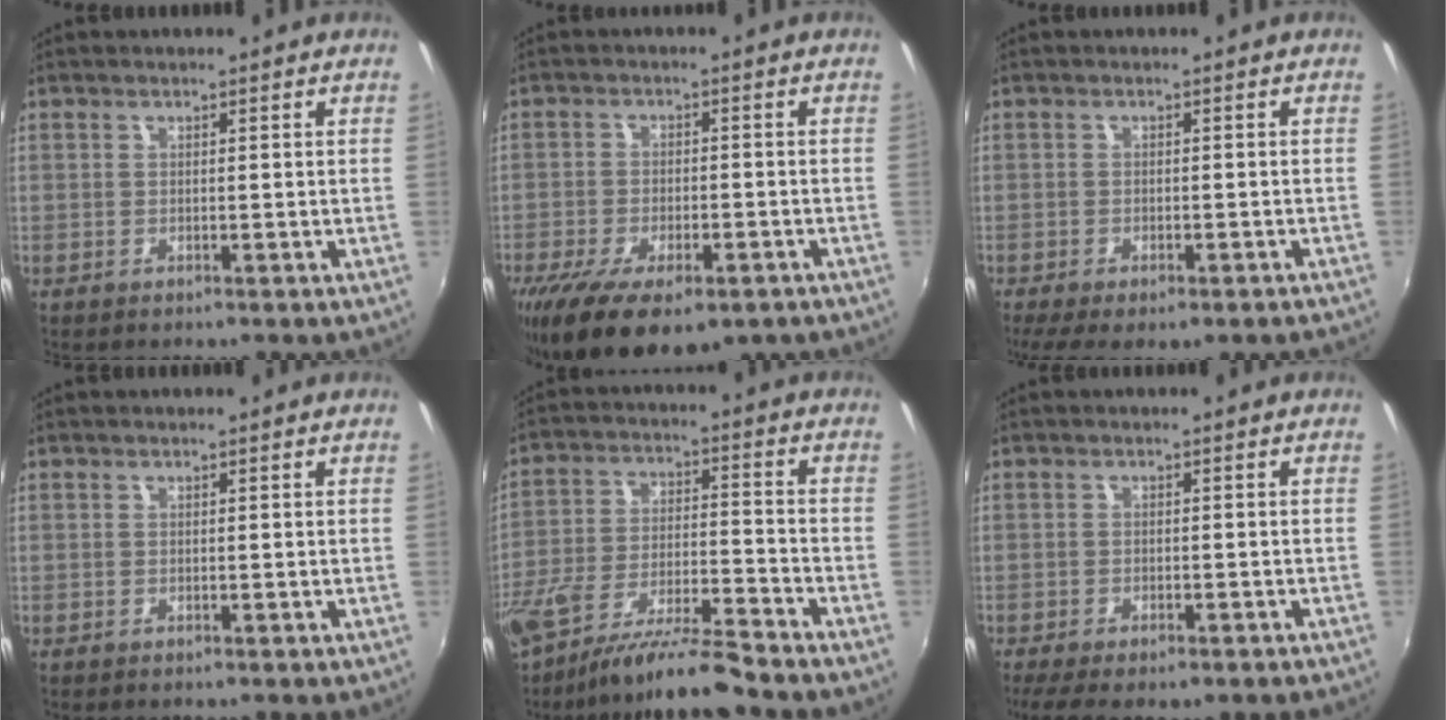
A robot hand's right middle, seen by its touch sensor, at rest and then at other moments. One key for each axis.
{"total": 15.5, "fx": -10.0, "fy": 6.5, "fz": 9.9, "tx": -0.207, "ty": -0.046, "tz": -0.151}
{"total": 8.9, "fx": -6.4, "fy": 2.6, "fz": 5.6, "tx": -0.120, "ty": -0.042, "tz": -0.093}
{"total": 0.0}
{"total": 14.6, "fx": -12.0, "fy": 1.3, "fz": 8.2, "tx": -0.165, "ty": -0.027, "tz": -0.213}
{"total": 8.0, "fx": -6.0, "fy": 2.3, "fz": 4.9, "tx": -0.114, "ty": -0.036, "tz": -0.091}